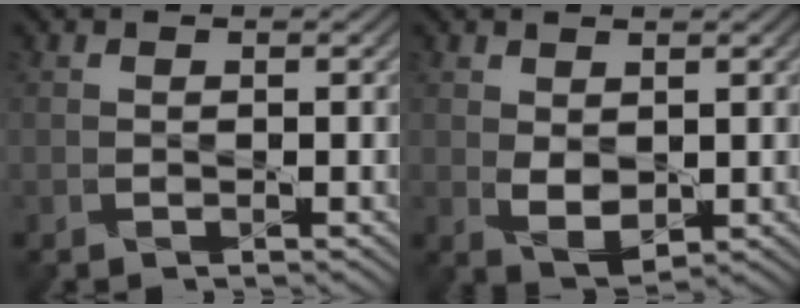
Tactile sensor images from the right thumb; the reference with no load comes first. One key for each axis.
{"total": 3.2, "fx": 0.7, "fy": 2.0, "fz": 2.4, "tx": -0.053, "ty": -0.006, "tz": 0.018}